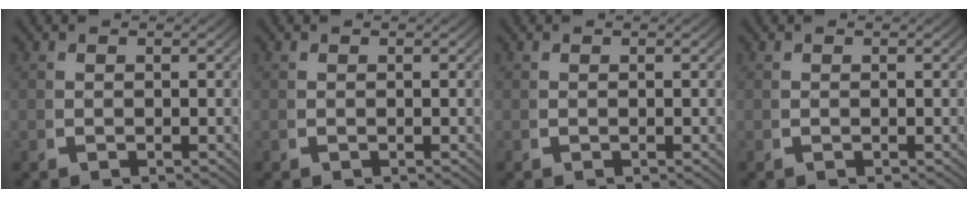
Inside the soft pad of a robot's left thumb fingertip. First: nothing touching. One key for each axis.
{"total": 0.0}
{"total": 0.0}
{"total": 0.0}